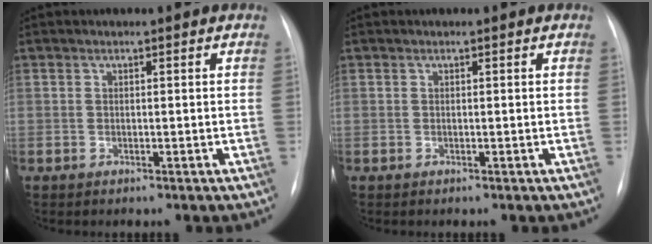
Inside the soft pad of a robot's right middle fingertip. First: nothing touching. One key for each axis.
{"total": 0.0}